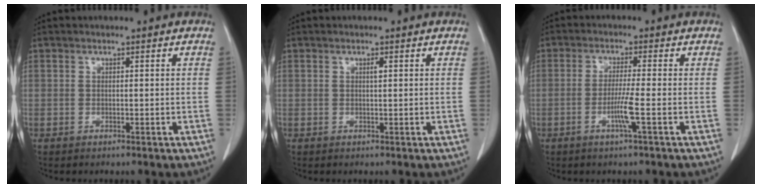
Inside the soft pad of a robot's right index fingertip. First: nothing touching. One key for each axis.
{"total": 0.7, "fx": 0.3, "fy": 0.1, "fz": 0.7, "tx": -0.013, "ty": 0.001, "tz": 0.004}
{"total": 4.1, "fx": -1.4, "fy": -0.7, "fz": 3.8, "tx": -0.075, "ty": -0.008, "tz": -0.029}